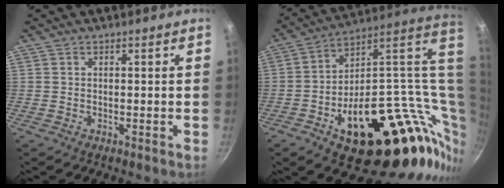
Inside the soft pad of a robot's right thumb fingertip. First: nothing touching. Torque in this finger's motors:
{"motor_torque": [3.58, 1.40, 1.84, -0.94, 0.51]}